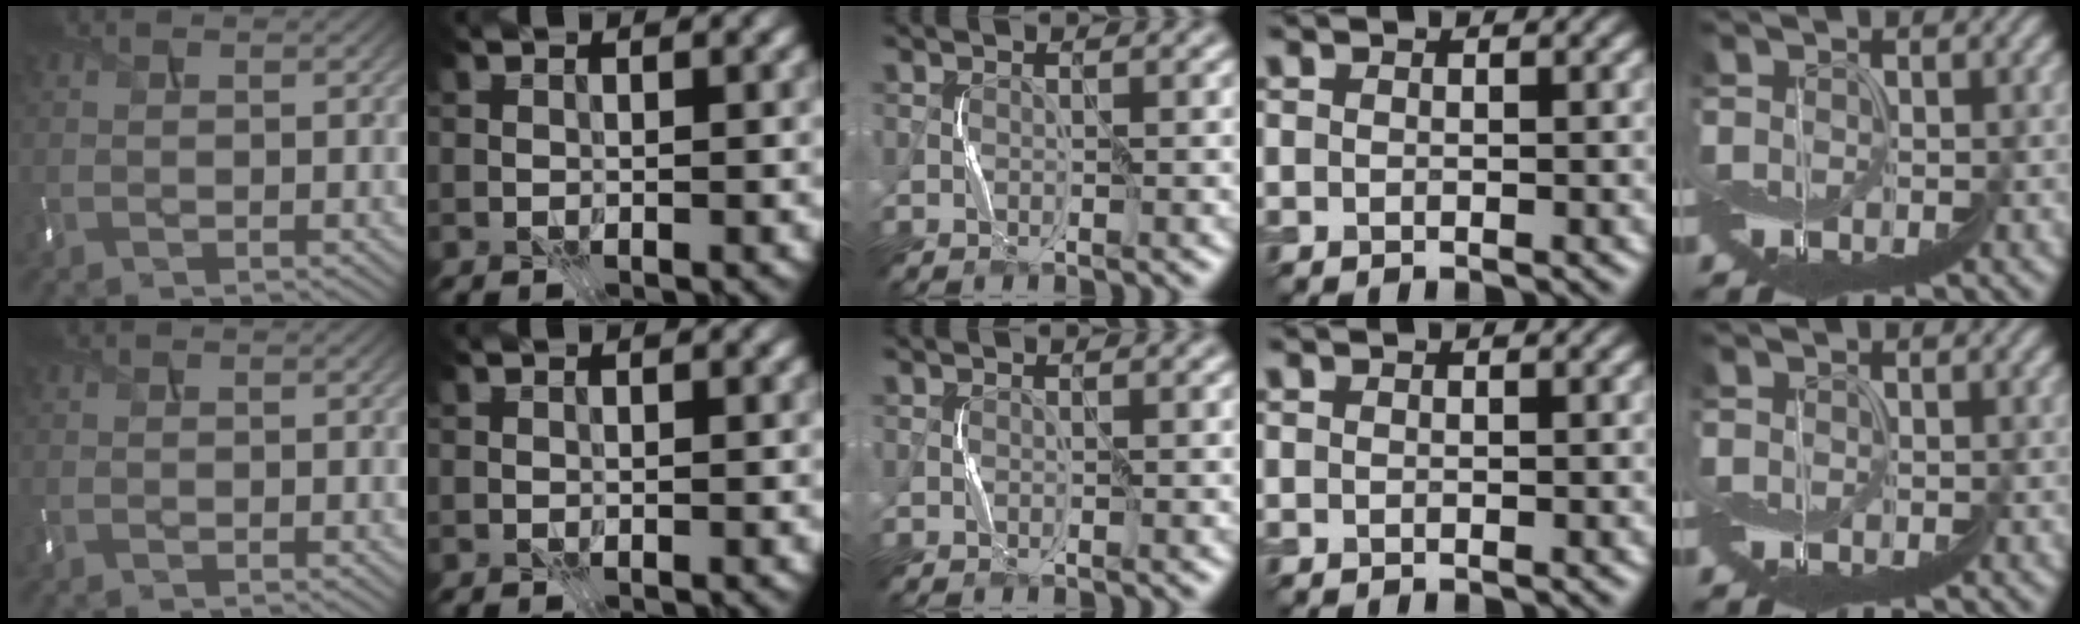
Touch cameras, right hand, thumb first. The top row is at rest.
{}